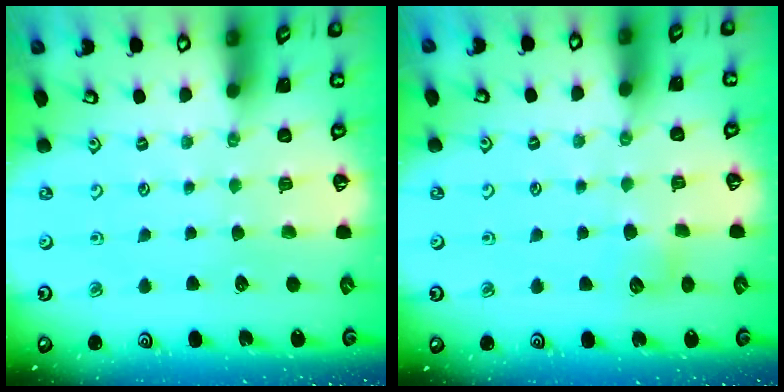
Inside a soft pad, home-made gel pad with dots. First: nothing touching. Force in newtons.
{"total": 4.9, "press": 4.8, "slide": 0.6}